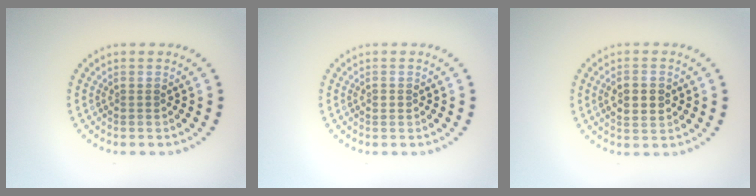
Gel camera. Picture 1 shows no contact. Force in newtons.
{"total": 0.8, "press": 0.8, "slide": 0.1}
{"total": 3.2, "press": 3.2, "slide": 0.1}